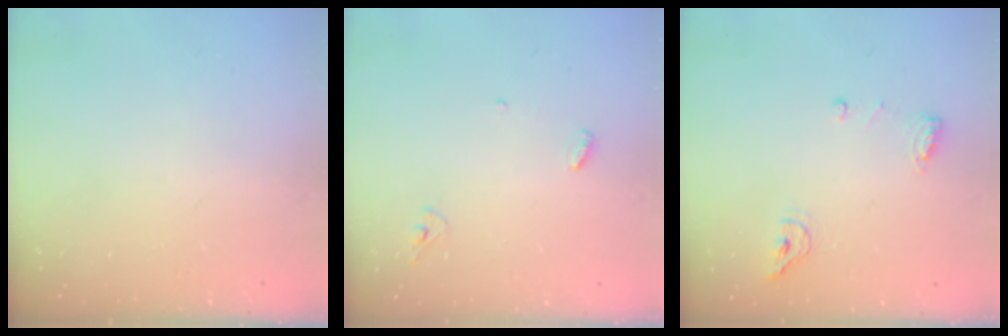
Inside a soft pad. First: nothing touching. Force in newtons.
{"total": 3.7, "press": 3.6, "slide": 0.3}
{"total": 8.1, "press": 7.2, "slide": 3.7}